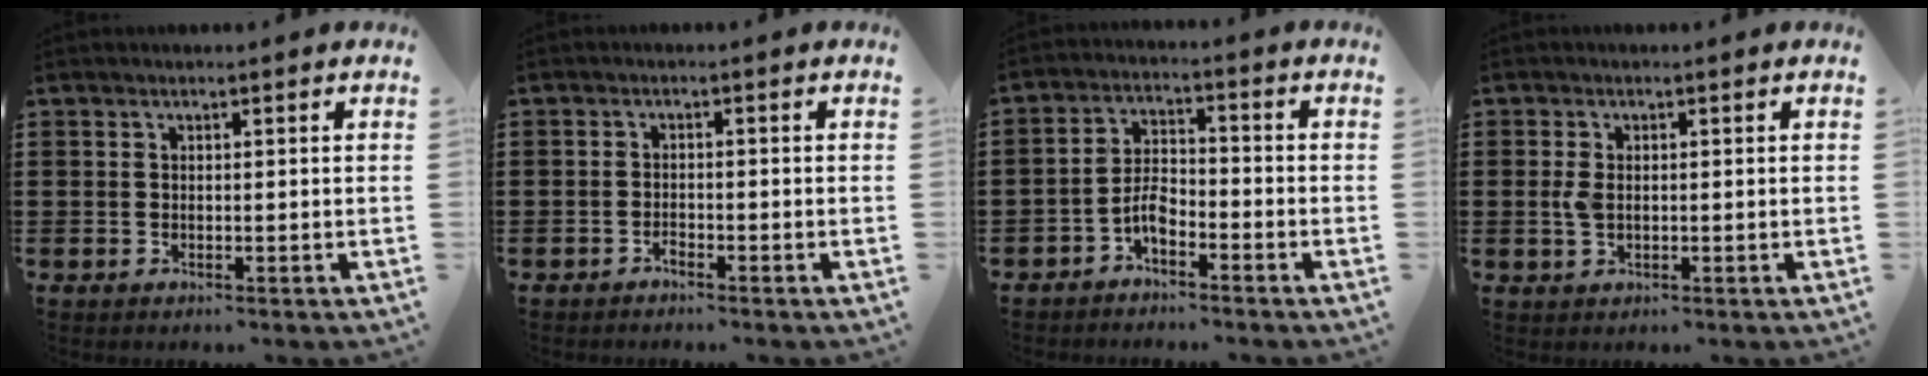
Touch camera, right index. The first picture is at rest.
{"total": 1.1, "force": [-1.1, 0.1, 0.3], "torque": [-0.009, 0.000, -0.021]}
{"total": 4.2, "force": [-2.7, 1.8, 2.7], "torque": [-0.064, 0.006, -0.056]}
{"total": 2.6, "force": [0.1, 1.5, 2.1], "torque": [-0.051, 0.003, -0.002]}